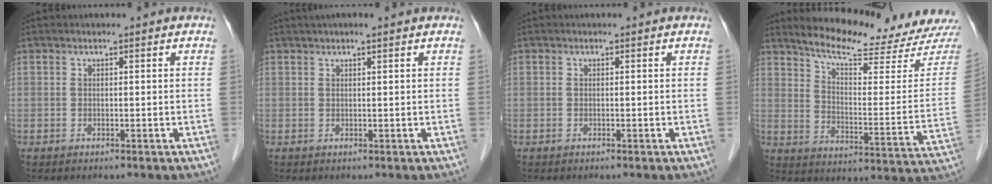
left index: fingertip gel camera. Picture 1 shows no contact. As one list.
[{"total": 3.0, "force": [2.3, 0.0, 1.9], "torque": [-0.023, 0.024, 0.036]}, {"total": 0.0}, {"total": 19.0, "force": [18.0, 0.3, 6.0], "torque": [-0.096, -0.089, 0.238]}]